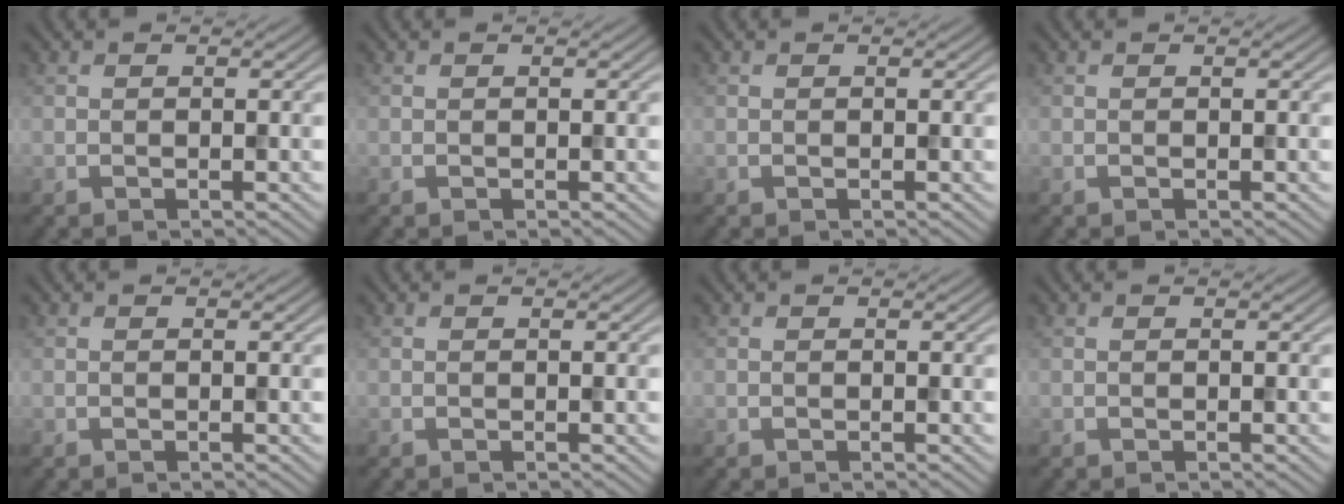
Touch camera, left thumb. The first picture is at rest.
{"total": 0.0}
{"total": 0.0}
{"total": 0.0}
{"total": 0.0}
{"total": 0.0}
{"total": 0.0}
{"total": 0.0}